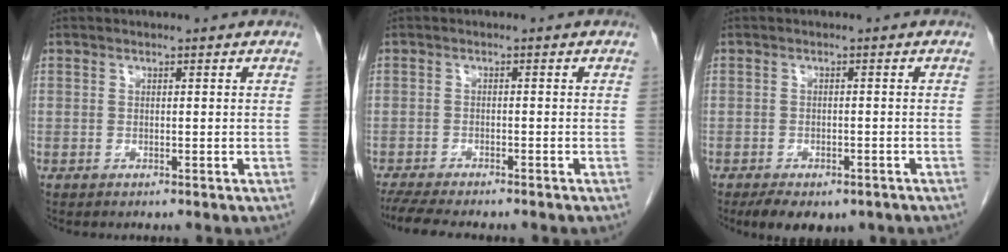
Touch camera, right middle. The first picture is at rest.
{"total": 9.1, "force": [-7.8, 1.5, 4.4], "torque": [-0.068, -0.011, -0.117]}
{"total": 7.7, "force": [-5.5, 3.6, 3.9], "torque": [-0.052, -0.004, -0.074]}